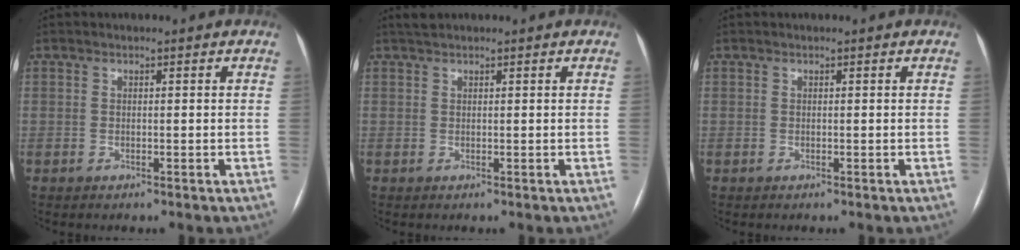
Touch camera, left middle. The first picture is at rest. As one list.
[{"total": 1.3, "force": [1.2, 0.3, 0.5], "torque": [-0.014, 0.014, 0.024]}, {"total": 0.0}]